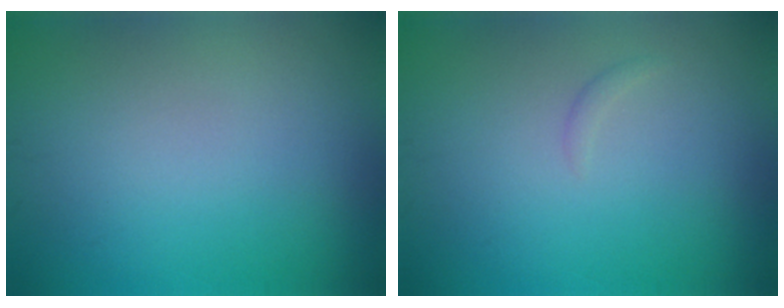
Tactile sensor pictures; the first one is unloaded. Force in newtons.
{"total": 0.5, "press": 0.5, "slide": 0.1}